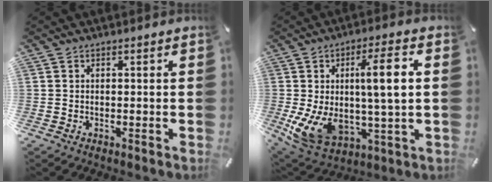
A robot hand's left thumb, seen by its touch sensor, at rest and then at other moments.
{"total": 17.1, "force": [2.8, 7.2, 15.3], "torque": [-0.290, -0.003, 0.044]}